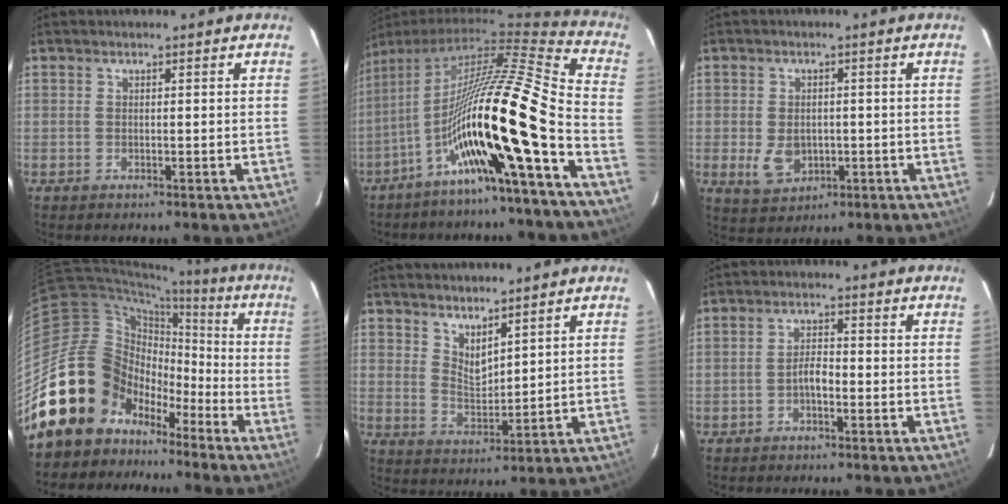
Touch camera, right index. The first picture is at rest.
{"total": 19.3, "force": [-6.7, -0.2, 18.1], "torque": [-0.281, -0.029, -0.124]}
{"total": 6.0, "force": [-1.2, 4.5, 3.7], "torque": [-0.079, -0.005, -0.009]}
{"total": 19.0, "force": [-10.9, 14.5, 5.8], "torque": [-0.140, 0.054, -0.182]}
{"total": 5.3, "force": [4.4, 1.6, 2.6], "torque": [-0.041, -0.008, 0.081]}
{"total": 2.6, "force": [-1.3, 1.0, 2.0], "torque": [-0.041, 0.008, -0.024]}